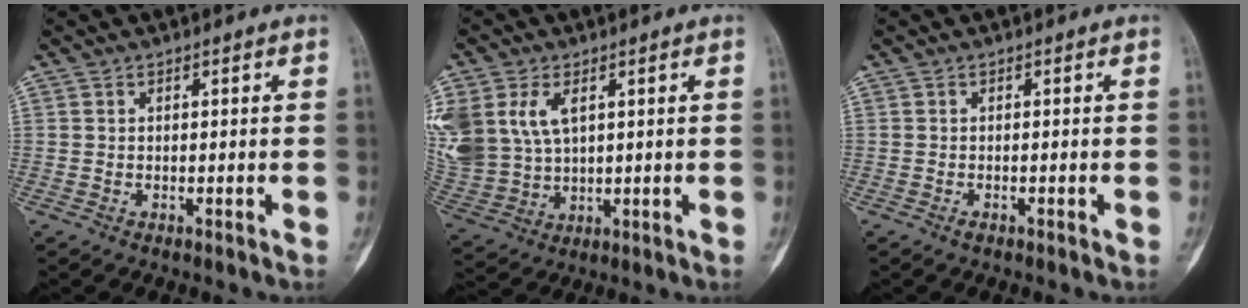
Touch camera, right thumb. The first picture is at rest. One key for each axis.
{"total": 16.5, "fx": 5.2, "fy": 11.3, "fz": 10.8, "tx": -0.266, "ty": 0.003, "tz": 0.119}
{"total": 0.8, "fx": -0.5, "fy": 0.3, "fz": 0.5, "tx": -0.009, "ty": 0.000, "tz": -0.010}